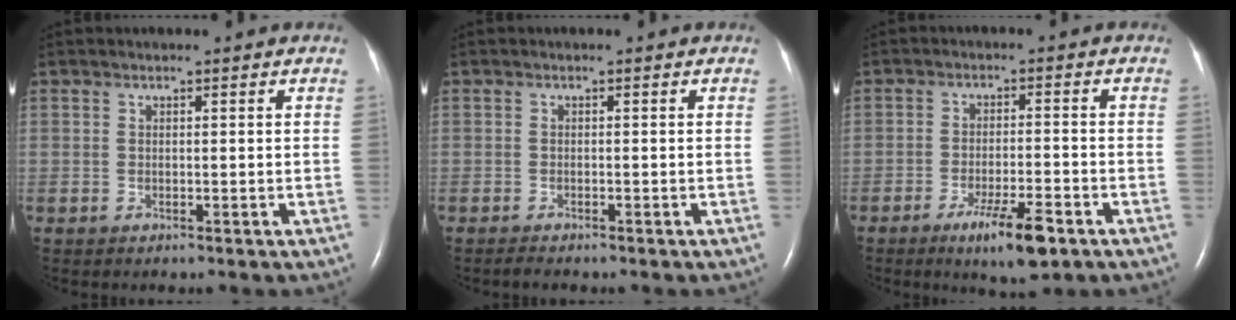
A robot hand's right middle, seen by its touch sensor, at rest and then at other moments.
{"total": 1.3, "force": [-1.1, 0.2, 0.6], "torque": [-0.016, -0.004, -0.016]}
{"total": 7.6, "force": [-4.5, 1.0, 6.0], "torque": [-0.106, -0.013, -0.070]}